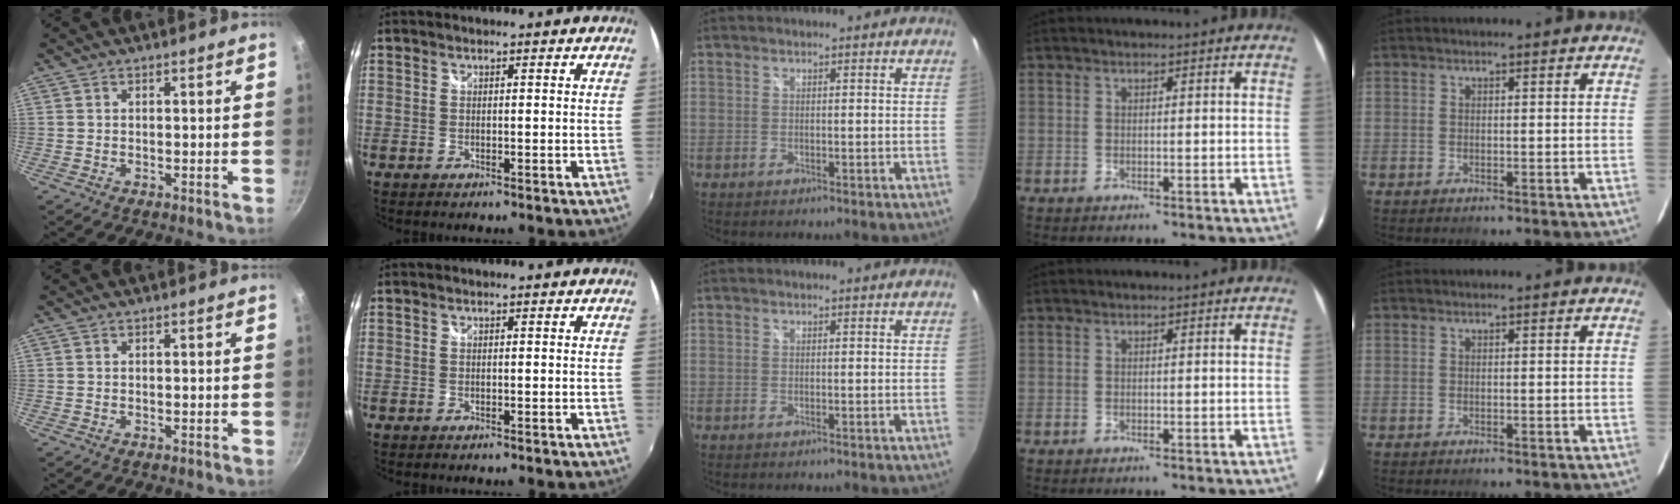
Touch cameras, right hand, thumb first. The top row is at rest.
{}